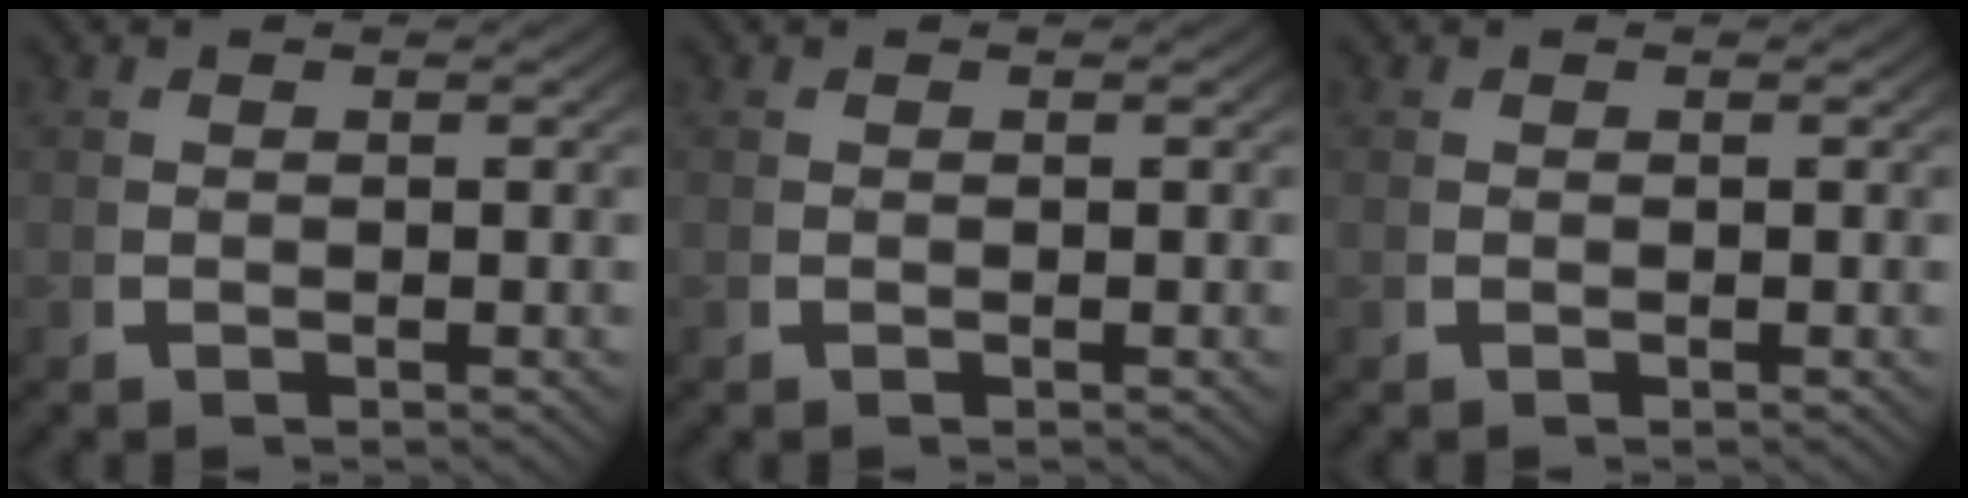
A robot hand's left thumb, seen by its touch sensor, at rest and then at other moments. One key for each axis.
{"total": 0.0}
{"total": 0.0}